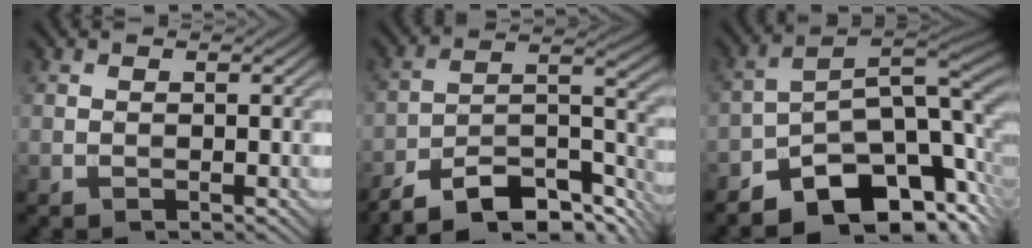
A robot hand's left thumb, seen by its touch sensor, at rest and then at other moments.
{"total": 14.2, "force": [-11.4, 3.9, 7.5], "torque": [-0.138, 0.004, -0.193]}
{"total": 13.1, "force": [-7.2, 6.6, 8.8], "torque": [-0.132, -0.012, -0.122]}